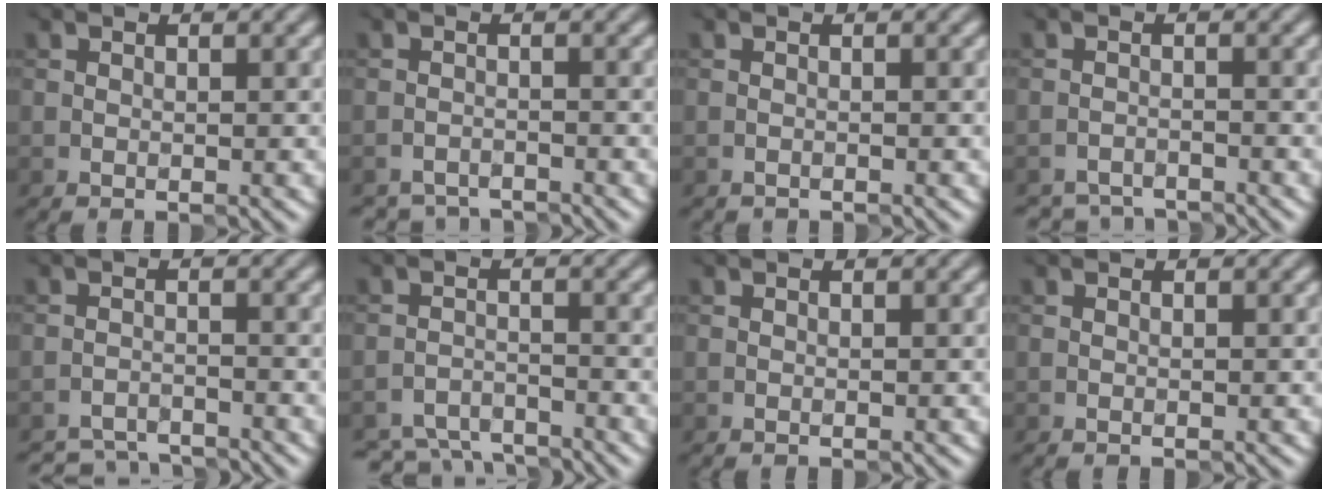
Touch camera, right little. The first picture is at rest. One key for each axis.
{"total": 3.4, "fx": -3.4, "fy": 0.3, "fz": -0.3, "tx": 0.009, "ty": -0.013, "tz": -0.059}
{"total": 0.7, "fx": -0.7, "fy": -0.1, "fz": -0.3, "tx": 0.007, "ty": 0.000, "tz": -0.011}
{"total": 3.8, "fx": -3.8, "fy": 0.4, "fz": -0.3, "tx": 0.008, "ty": -0.013, "tz": -0.065}
{"total": 4.2, "fx": -4.2, "fy": 0.3, "fz": -0.1, "tx": 0.003, "ty": -0.012, "tz": -0.073}
{"total": 5.2, "fx": -5.0, "fy": 1.2, "fz": 0.9, "tx": -0.019, "ty": -0.019, "tz": -0.089}
{"total": 0.0}
{"total": 0.0}